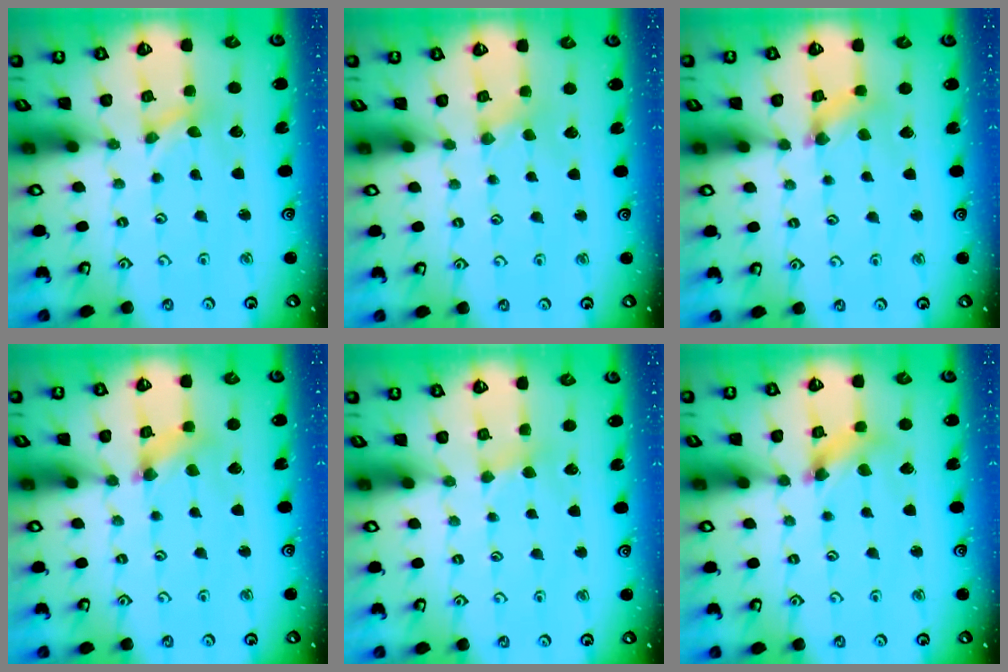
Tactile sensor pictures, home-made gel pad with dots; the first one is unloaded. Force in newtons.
{"total": 1.2, "press": 1.2, "slide": 0.3}
{"total": 2.8, "press": 2.8, "slide": 0.3}
{"total": 2.7, "press": 2.7, "slide": 0.4}
{"total": 2.3, "press": 2.3, "slide": 0.3}
{"total": 4.7, "press": 4.7, "slide": 0.5}